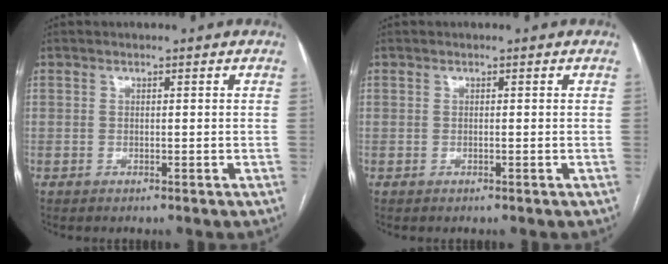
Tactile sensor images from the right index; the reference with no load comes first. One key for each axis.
{"total": 0.0}